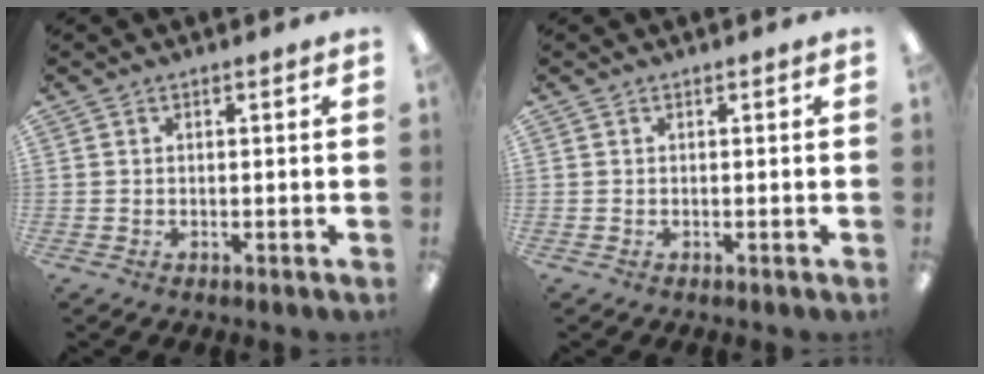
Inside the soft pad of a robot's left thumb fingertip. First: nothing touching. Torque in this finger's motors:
{"motor_torque": [0.00, 0.00, 0.02, -0.02, 0.00]}